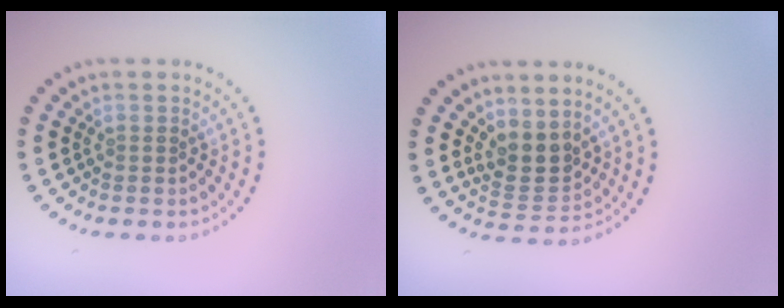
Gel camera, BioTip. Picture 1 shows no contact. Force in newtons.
{"total": 2.9, "press": 2.4, "slide": 1.6}